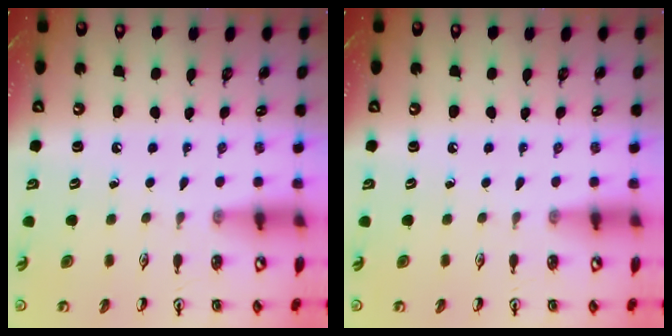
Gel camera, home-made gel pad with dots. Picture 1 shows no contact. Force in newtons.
{"total": 0.0}